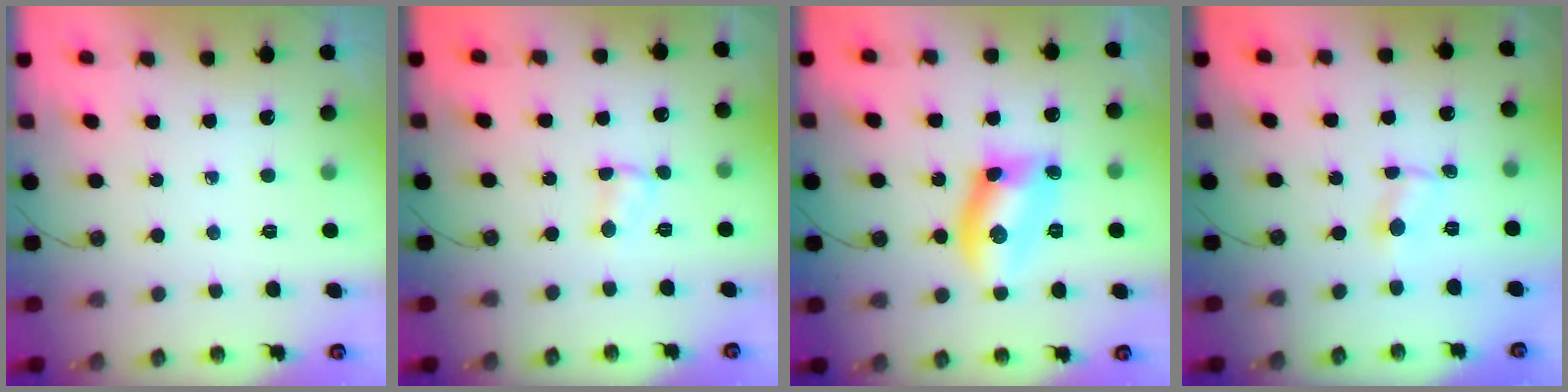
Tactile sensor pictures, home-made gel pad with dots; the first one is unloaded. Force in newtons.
{"total": 2.7, "press": 2.7, "slide": 0.3}
{"total": 12.2, "press": 11.8, "slide": 3.0}
{"total": 0.7, "press": 0.7, "slide": 0.1}